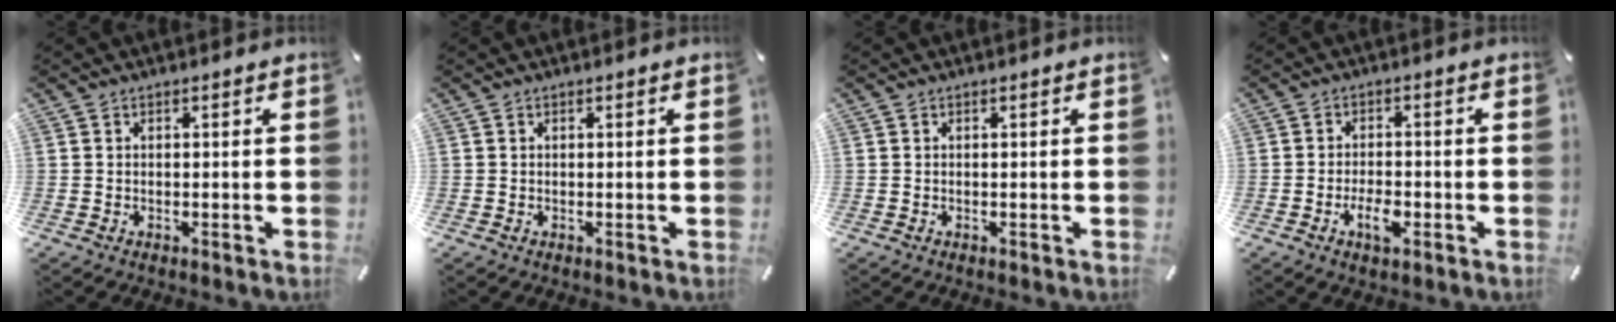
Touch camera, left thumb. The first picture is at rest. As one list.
[{"total": 0.0}, {"total": 0.0}, {"total": 4.9, "force": [-2.1, 2.3, 3.8], "torque": [-0.073, 0.006, -0.037]}]